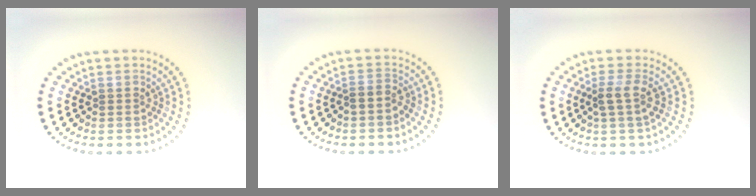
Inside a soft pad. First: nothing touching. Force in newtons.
{"total": 1.0, "press": 0.7, "slide": 0.6}
{"total": 2.1, "press": 1.7, "slide": 1.2}